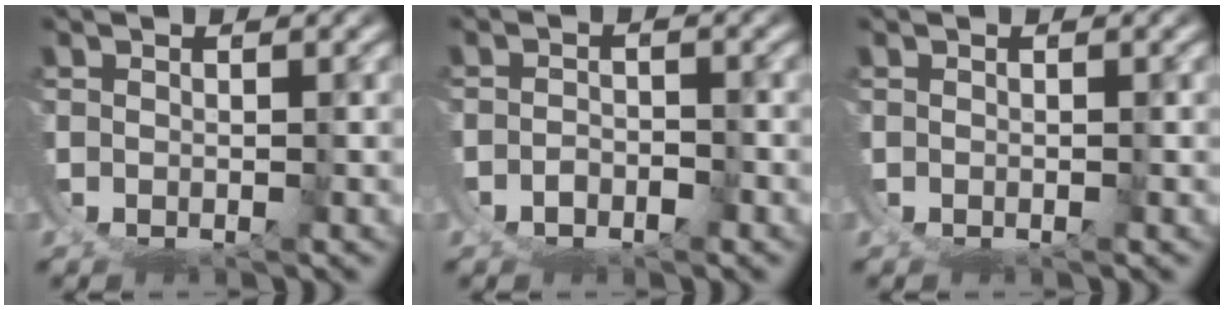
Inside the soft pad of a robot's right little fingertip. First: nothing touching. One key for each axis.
{"total": 2.4, "fx": -1.3, "fy": 2.0, "fz": 0.1, "tx": -0.013, "ty": -0.012, "tz": -0.020}
{"total": 0.0}